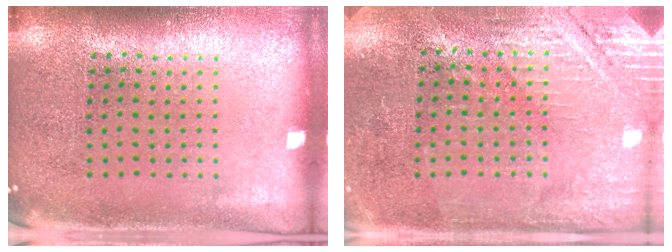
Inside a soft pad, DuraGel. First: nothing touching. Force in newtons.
{"total": 2.8, "press": 2.7, "slide": 0.8}